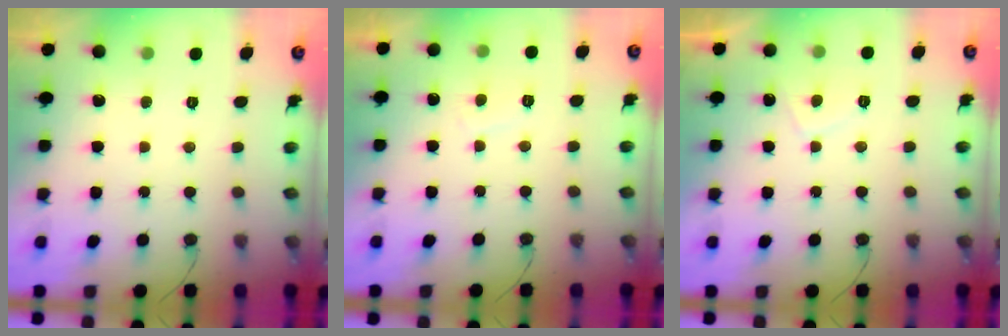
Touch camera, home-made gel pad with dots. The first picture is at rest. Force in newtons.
{"total": 1.2, "press": 1.1, "slide": 0.5}
{"total": 3.7, "press": 3.6, "slide": 0.8}